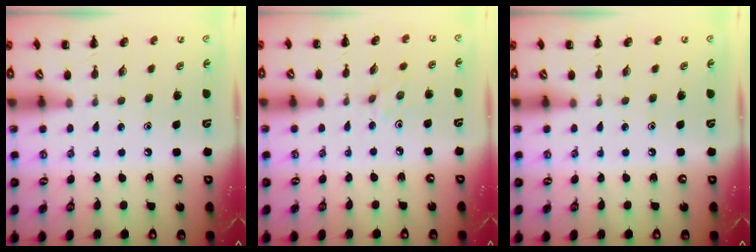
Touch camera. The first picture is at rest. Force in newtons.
{"total": 2.5, "press": 2.3, "slide": 0.9}
{"total": 0.0}